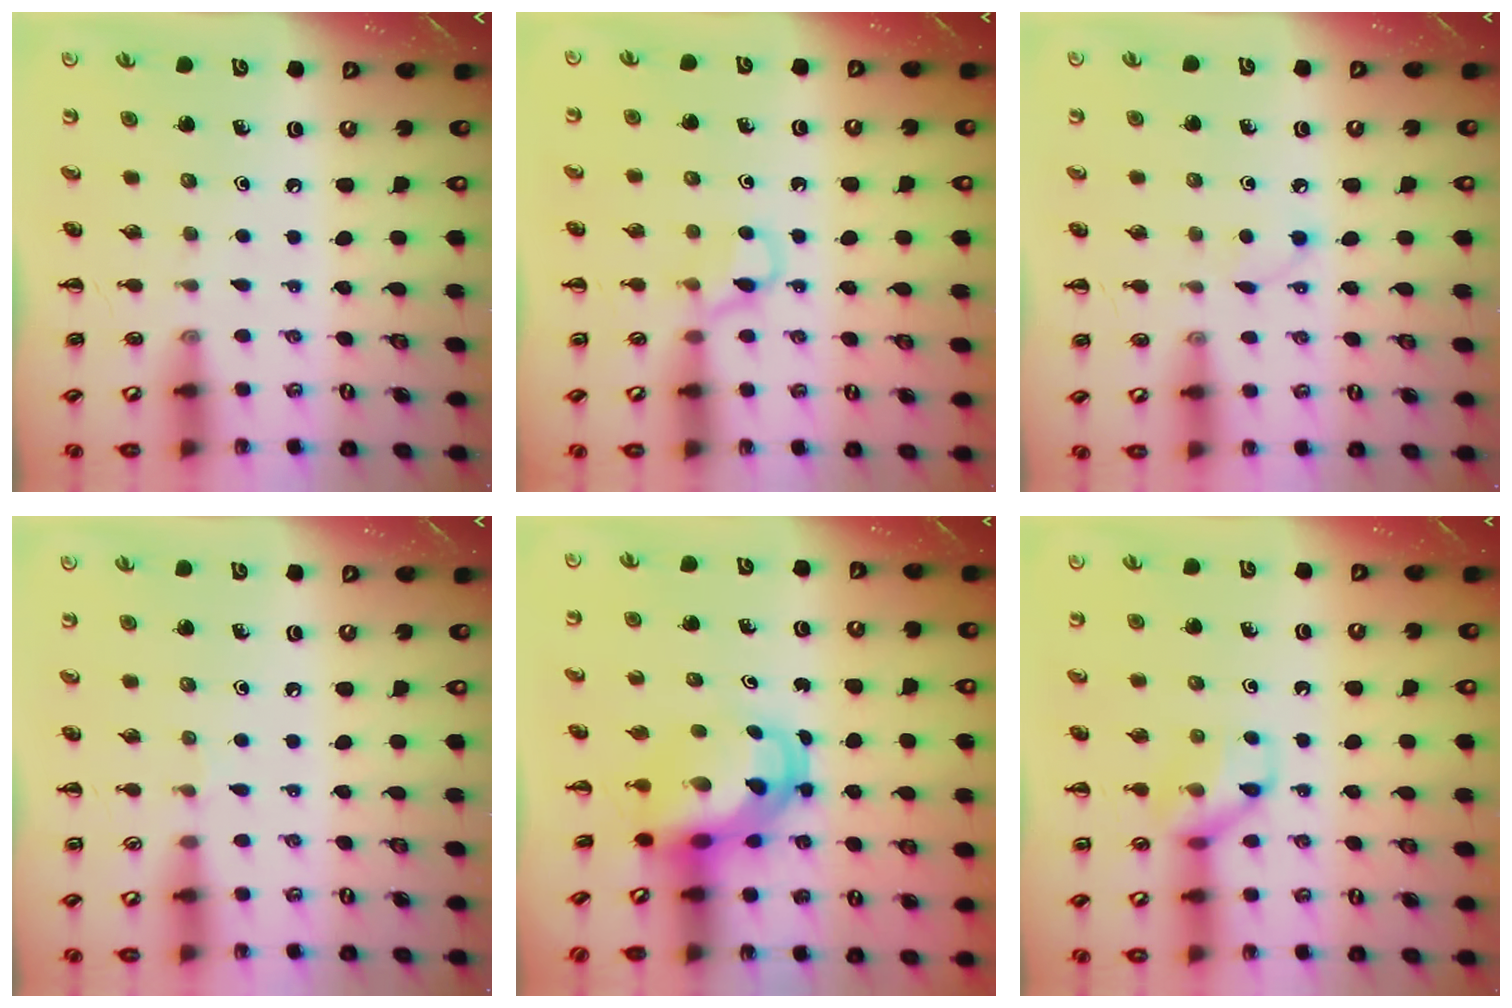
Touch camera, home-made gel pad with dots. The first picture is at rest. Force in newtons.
{"total": 5.3, "press": 5.1, "slide": 1.6}
{"total": 2.7, "press": 2.5, "slide": 0.9}
{"total": 2.9, "press": 2.8, "slide": 1.0}
{"total": 5.4, "press": 5.2, "slide": 1.5}
{"total": 10.2, "press": 10.2, "slide": 0.8}